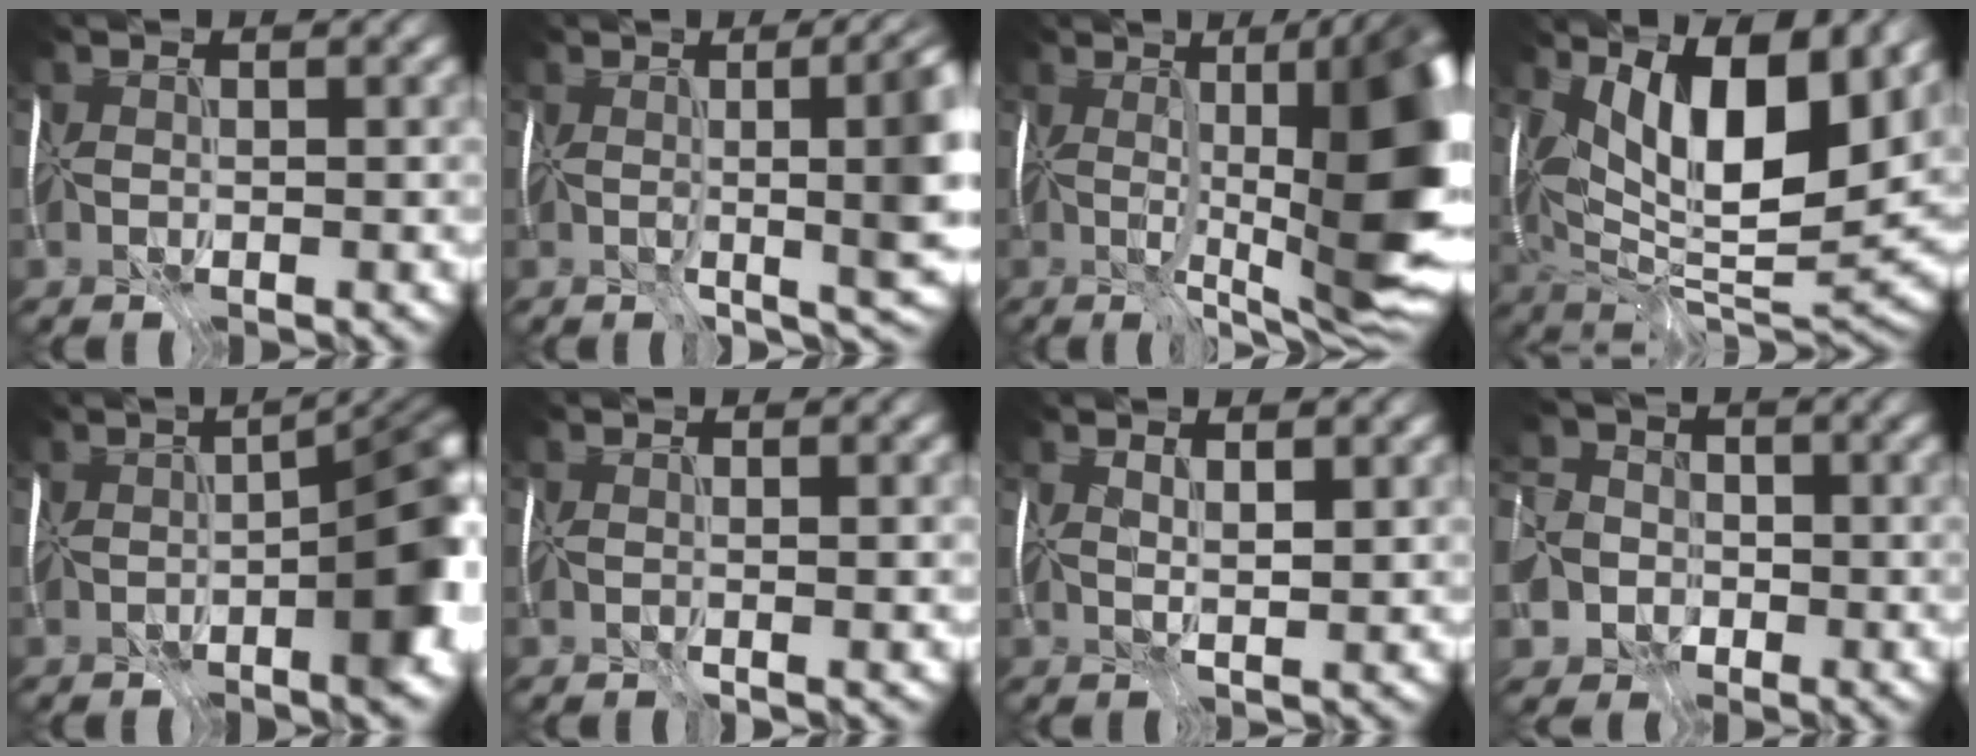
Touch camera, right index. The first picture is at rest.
{"total": 12.4, "force": [1.2, 4.3, 11.6], "torque": [-0.114, 0.010, 0.028]}
{"total": 17.1, "force": [0.5, 4.3, 16.5], "torque": [-0.208, 0.010, 0.007]}
{"total": 14.0, "force": [5.6, 4.4, 12.1], "torque": [-0.198, 0.006, 0.092]}
{"total": 9.7, "force": [-2.4, 2.5, 9.1], "torque": [-0.096, -0.002, -0.038]}
{"total": 1.2, "force": [0.2, 0.0, 1.2], "torque": [-0.015, -0.007, 0.003]}
{"total": 2.1, "force": [1.5, -0.4, 1.4], "torque": [-0.026, 0.002, 0.031]}
{"total": 10.7, "force": [-4.7, 8.8, 3.9], "torque": [-0.085, -0.016, -0.116]}